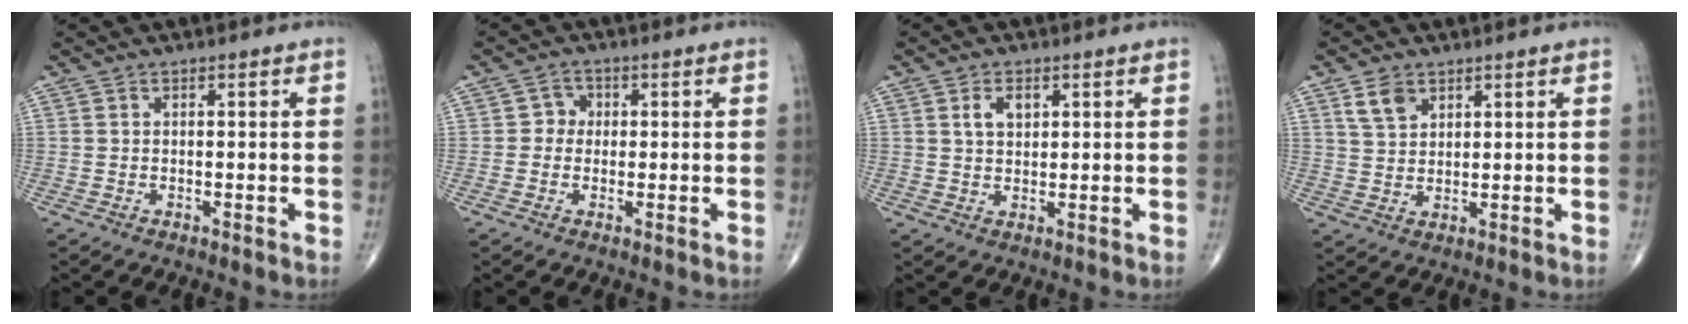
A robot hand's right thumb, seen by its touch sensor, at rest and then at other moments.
{"total": 2.8, "force": [0.1, 2.6, 1.0], "torque": [0.006, 0.009, -0.007]}
{"total": 3.8, "force": [1.4, 2.3, 2.6], "torque": [-0.039, -0.002, 0.027]}
{"total": 4.6, "force": [2.7, 2.9, 2.3], "torque": [-0.033, -0.013, 0.055]}